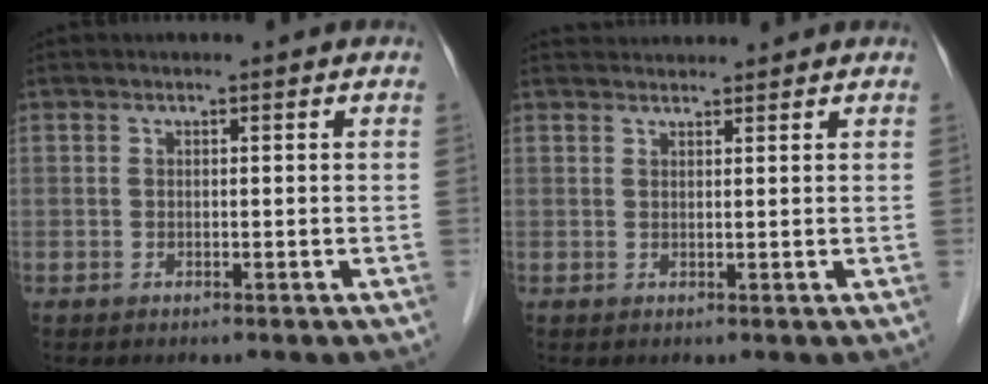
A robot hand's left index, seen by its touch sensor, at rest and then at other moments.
{"total": 3.0, "force": [3.0, 0.3, 0.1], "torque": [-0.007, 0.029, 0.051]}